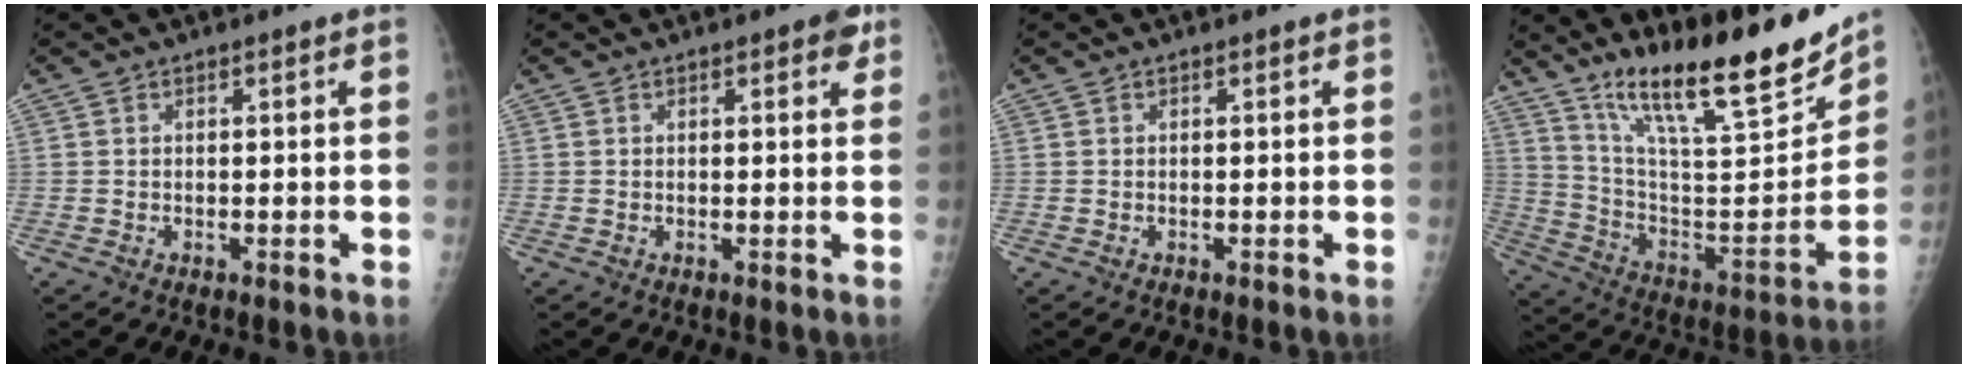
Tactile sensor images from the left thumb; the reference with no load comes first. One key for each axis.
{"total": 2.7, "fx": 1.4, "fy": 1.1, "fz": 2.0, "tx": -0.013, "ty": -0.002, "tz": 0.013}
{"total": 0.0}
{"total": 24.1, "fx": 17.5, "fy": 5.1, "fz": 15.8, "tx": -0.223, "ty": -0.083, "tz": 0.299}